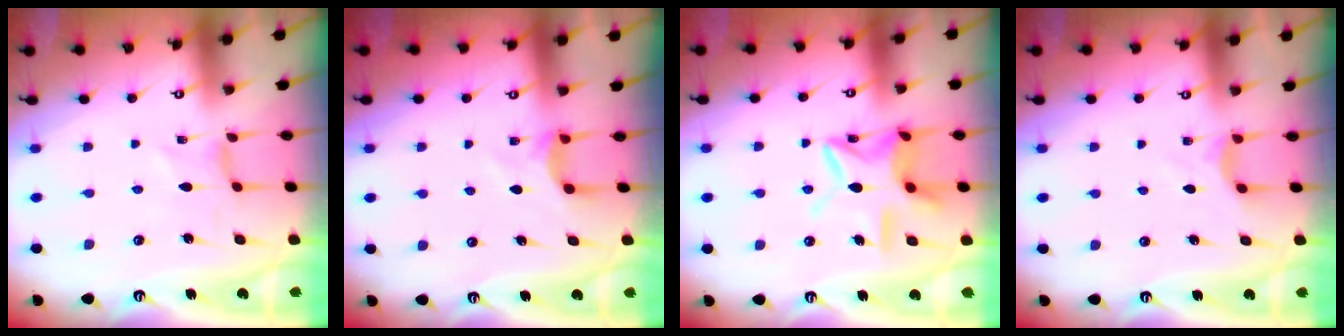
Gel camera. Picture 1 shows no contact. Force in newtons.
{"total": 3.9, "press": 3.9, "slide": 0.6}
{"total": 13.3, "press": 13.3, "slide": 1.2}
{"total": 3.9, "press": 3.8, "slide": 0.5}